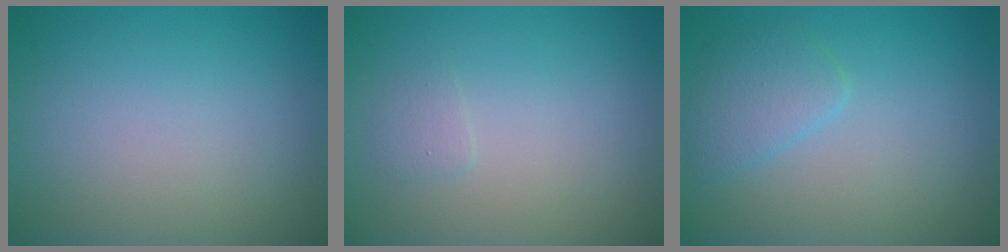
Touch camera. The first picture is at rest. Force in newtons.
{"total": 0.7, "press": 0.7, "slide": 0.1}
{"total": 2.2, "press": 2.2, "slide": 0.1}